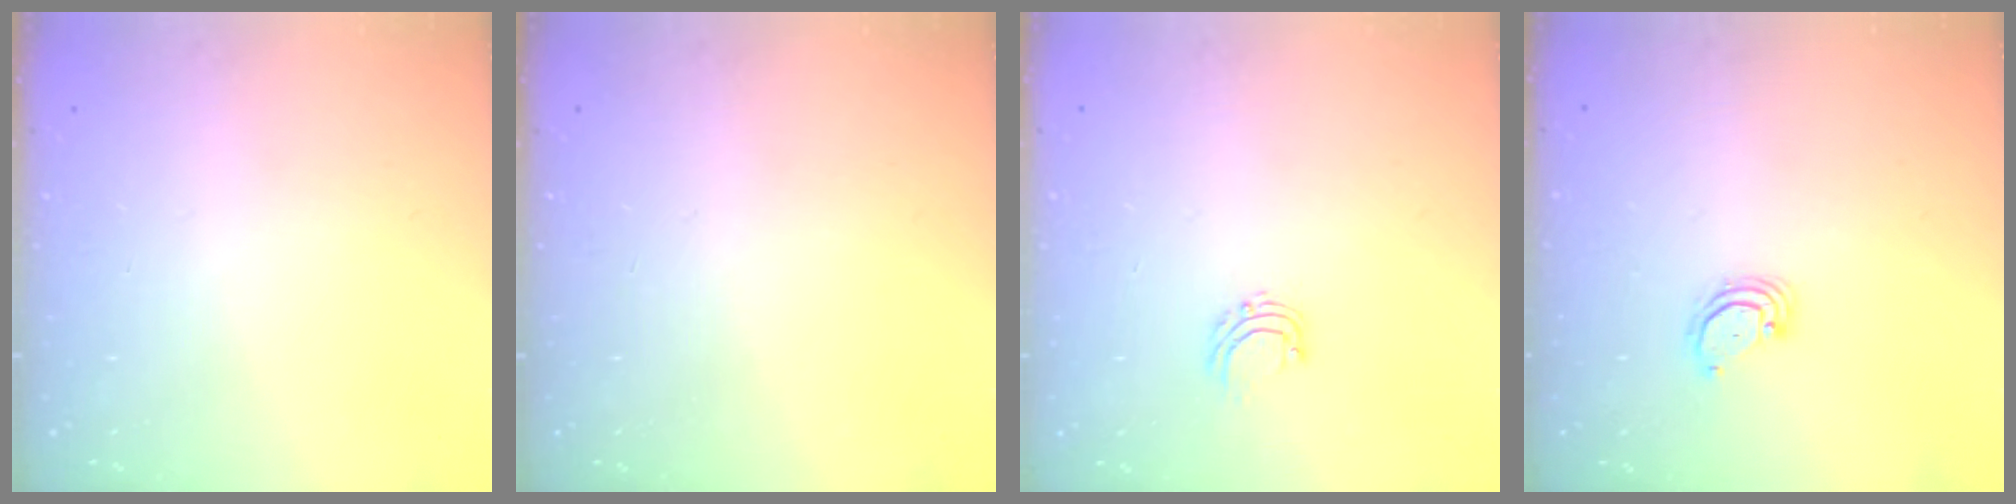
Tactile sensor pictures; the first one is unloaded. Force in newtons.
{"total": 0.0}
{"total": 4.8, "press": 4.8, "slide": 0.3}
{"total": 2.9, "press": 2.9, "slide": 0.3}